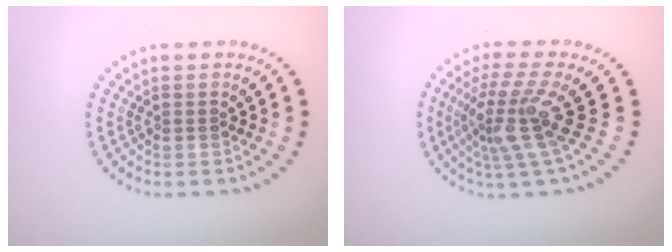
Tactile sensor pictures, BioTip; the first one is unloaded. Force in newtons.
{"total": 4.6, "press": 3.2, "slide": 3.3}